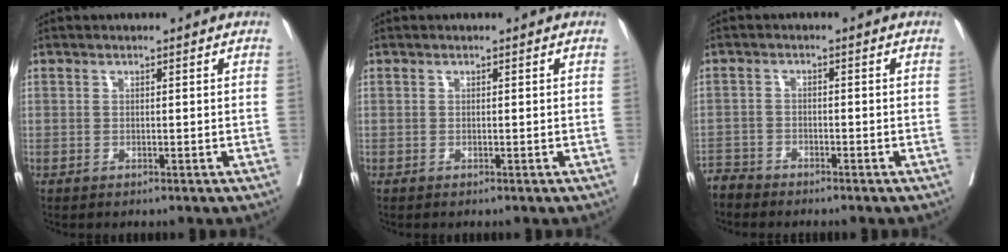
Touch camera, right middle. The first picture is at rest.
{"total": 0.0}
{"total": 2.6, "force": [-2.5, 0.4, -0.8], "torque": [0.020, -0.006, -0.050]}